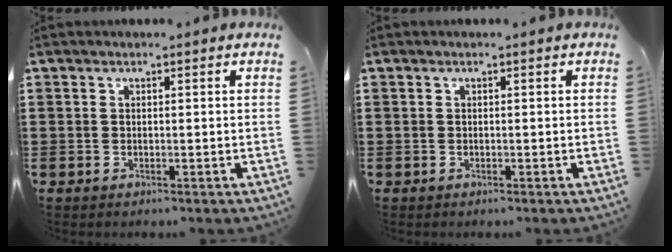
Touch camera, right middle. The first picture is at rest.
{"total": 0.0}